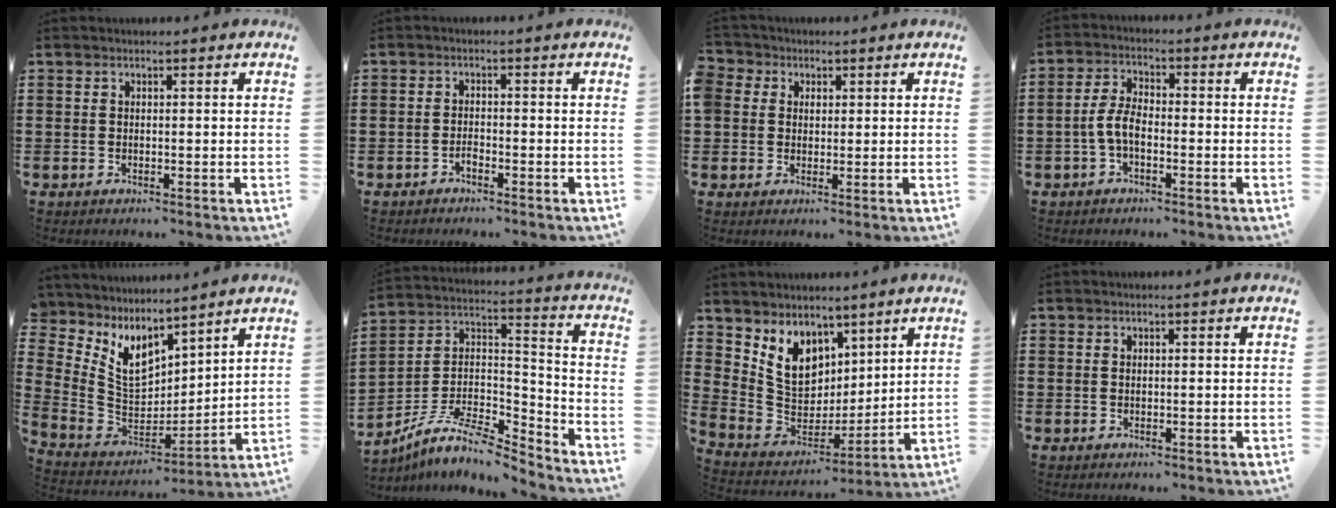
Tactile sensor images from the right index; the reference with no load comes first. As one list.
[{"total": 1.3, "force": [-1.0, 0.4, 0.6], "torque": [-0.014, -0.001, -0.020]}, {"total": 3.0, "force": [1.1, 2.8, 0.2], "torque": [-0.019, 0.014, 0.019]}, {"total": 4.6, "force": [-1.4, 2.2, 3.8], "torque": [-0.096, -0.001, -0.035]}, {"total": 7.4, "force": [4.3, 4.9, 3.4], "torque": [-0.106, -0.039, 0.083]}, {"total": 9.2, "force": [-7.3, 2.6, 4.9], "torque": [-0.111, 0.008, -0.151]}, {"total": 8.7, "force": [4.3, 6.8, 3.3], "torque": [-0.108, -0.025, 0.089]}, {"total": 0.0}]